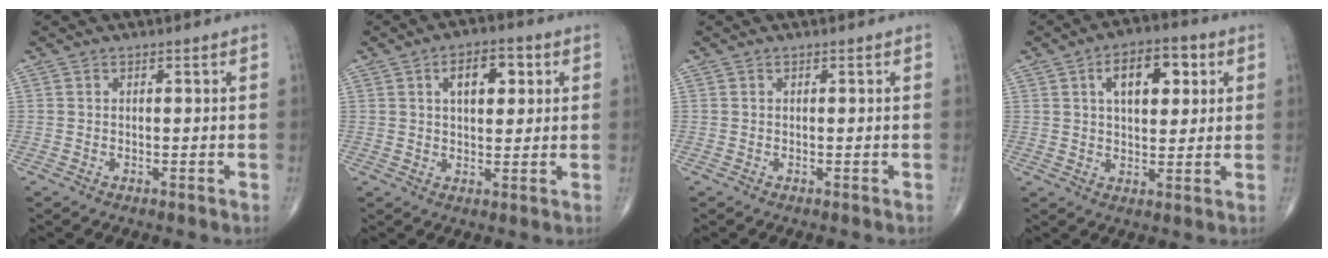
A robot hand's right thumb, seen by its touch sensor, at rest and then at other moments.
{"total": 7.8, "force": [2.4, 4.2, 6.1], "torque": [-0.065, 0.002, 0.034]}
{"total": 0.0}
{"total": 10.7, "force": [3.4, 5.7, 8.3], "torque": [-0.095, 0.003, 0.048]}